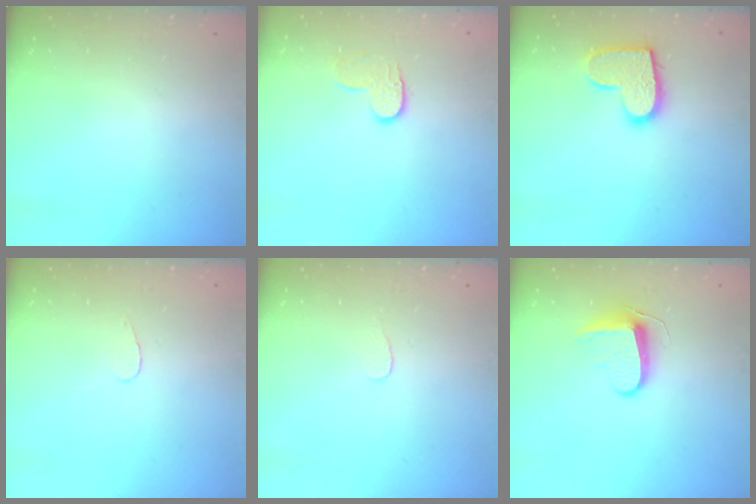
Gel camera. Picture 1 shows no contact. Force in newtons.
{"total": 6.3, "press": 6.3, "slide": 0.4}
{"total": 12.7, "press": 12.7, "slide": 0.7}
{"total": 2.8, "press": 2.8, "slide": 0.3}
{"total": 3.0, "press": 3.0, "slide": 0.2}
{"total": 9.6, "press": 9.6, "slide": 0.8}